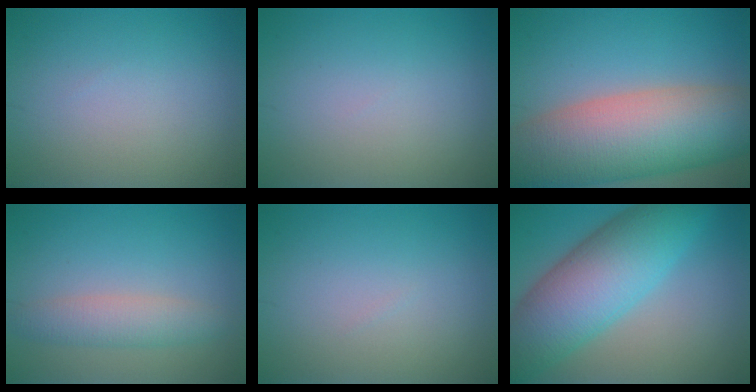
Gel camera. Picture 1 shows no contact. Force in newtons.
{"total": 0.0}
{"total": 14.1, "press": 14.1, "slide": 0.7}
{"total": 3.0, "press": 3.0, "slide": 0.0}
{"total": 0.0}
{"total": 10.6, "press": 10.6, "slide": 0.1}